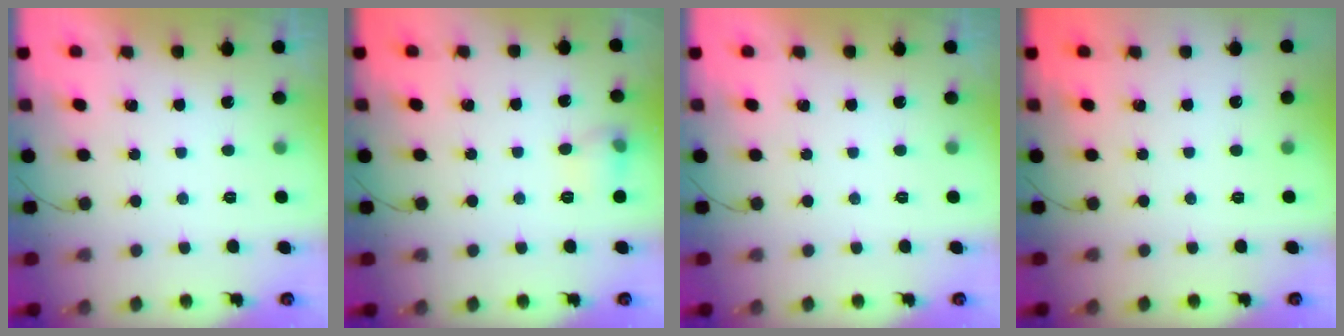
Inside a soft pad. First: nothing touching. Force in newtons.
{"total": 5.9, "press": 5.7, "slide": 1.4}
{"total": 0.0}
{"total": 0.0}